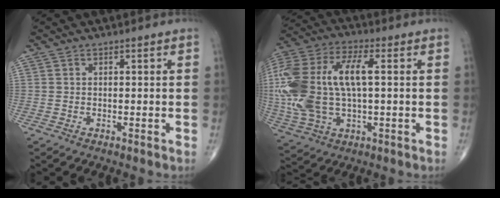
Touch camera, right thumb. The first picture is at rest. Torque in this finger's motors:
{"motor_torque": [1.83, 1.98, 2.13, 0.21, 0.34]}